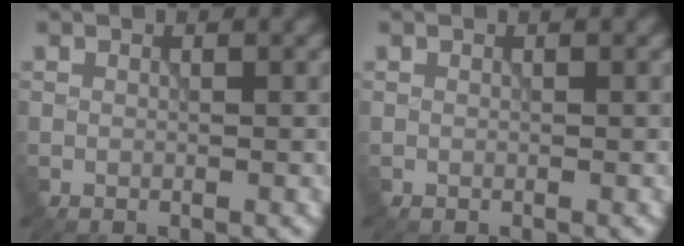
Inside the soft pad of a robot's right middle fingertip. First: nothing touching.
{"total": 0.0}